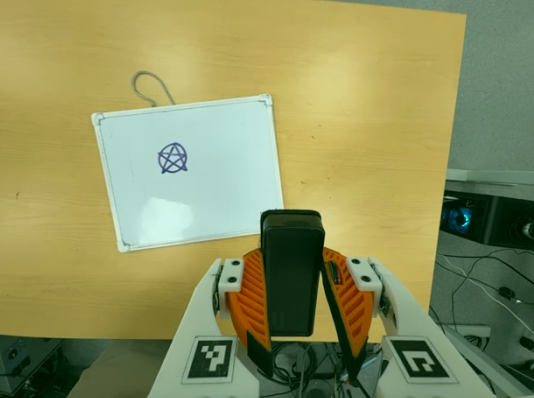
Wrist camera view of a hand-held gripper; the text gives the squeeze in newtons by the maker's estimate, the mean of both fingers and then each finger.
{"total": 6.8, "left": 5.5, "right": 8.2}